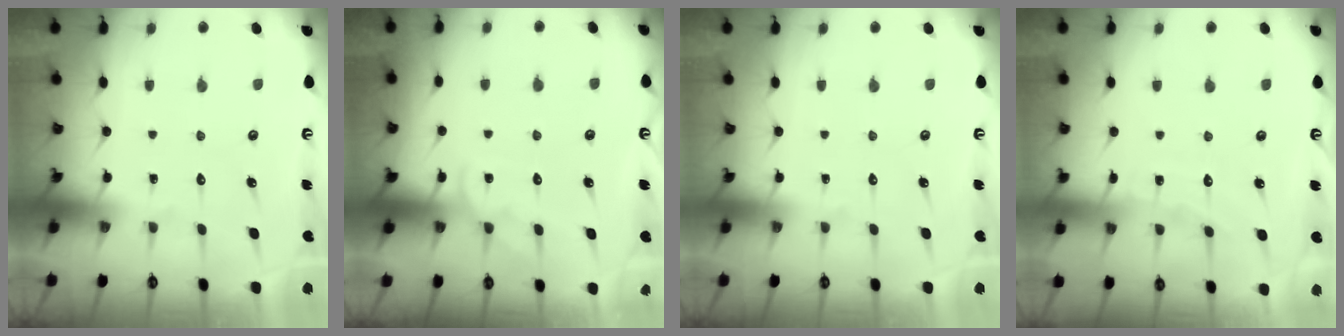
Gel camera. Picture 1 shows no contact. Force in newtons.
{"total": 3.8, "press": 3.8, "slide": 0.4}
{"total": 0.0}
{"total": 4.5, "press": 4.5, "slide": 0.4}